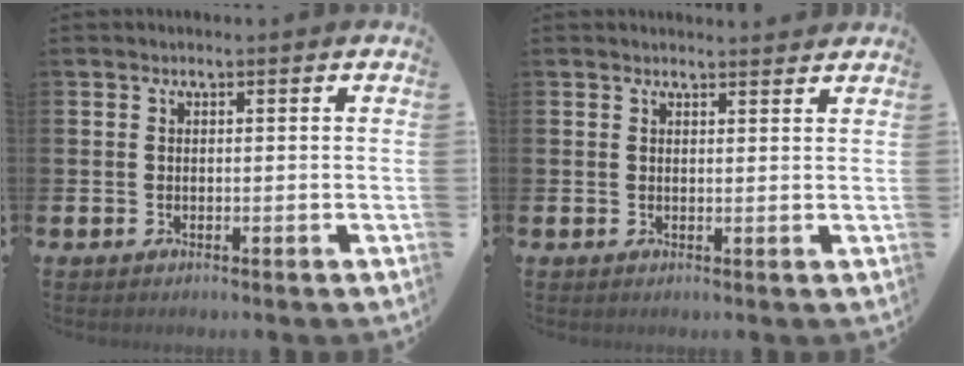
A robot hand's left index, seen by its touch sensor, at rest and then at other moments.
{"total": 1.5, "force": [1.5, 0.1, -0.1], "torque": [0.013, -0.010, 0.025]}